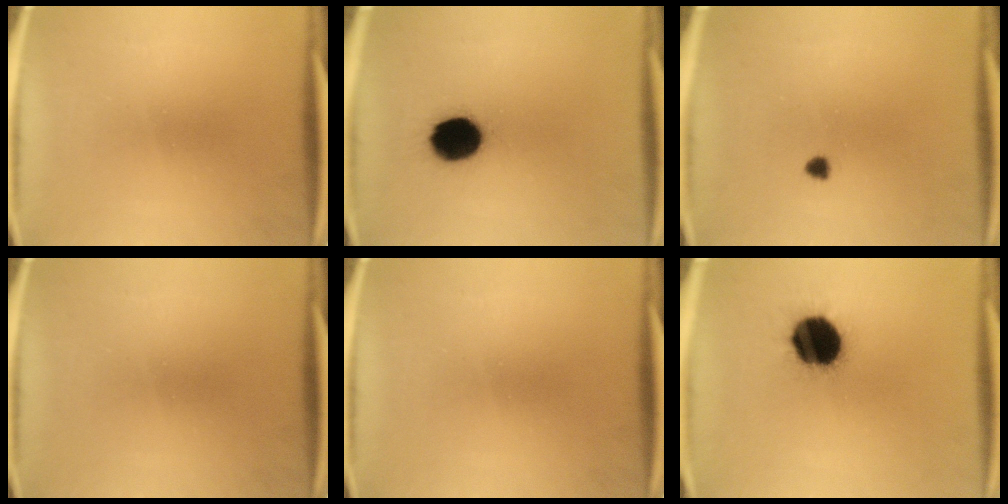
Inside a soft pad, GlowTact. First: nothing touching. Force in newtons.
{"total": 12.6}
{"total": 1.2}
{"total": 0.0}
{"total": 0.0}
{"total": 16.7}